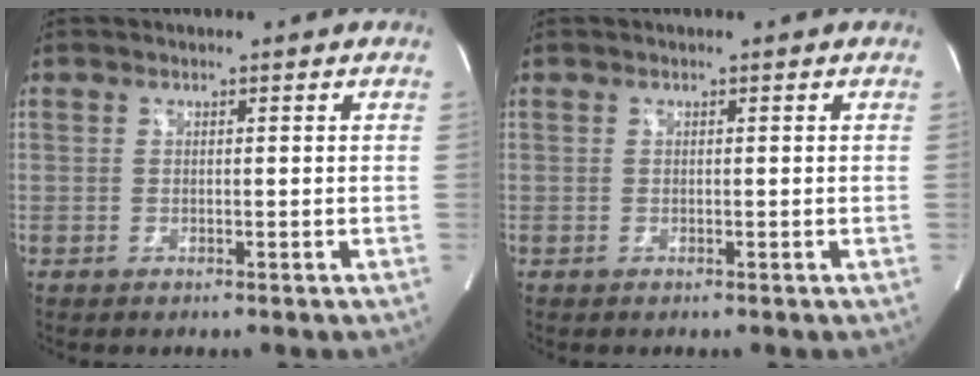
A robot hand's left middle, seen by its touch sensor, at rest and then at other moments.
{"total": 0.0}